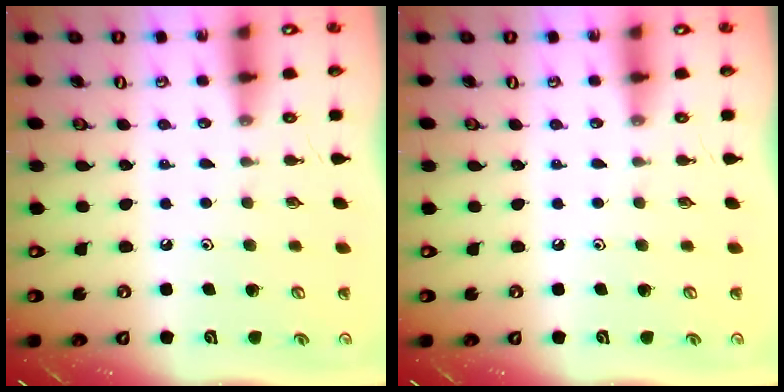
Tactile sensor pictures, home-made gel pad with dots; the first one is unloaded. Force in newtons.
{"total": 0.0}